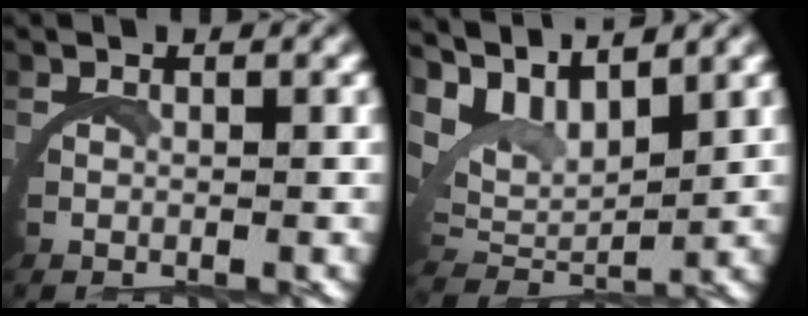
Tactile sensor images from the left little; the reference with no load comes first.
{"total": 6.7, "force": [3.6, 3.9, 4.1], "torque": [-0.098, -0.002, 0.065]}